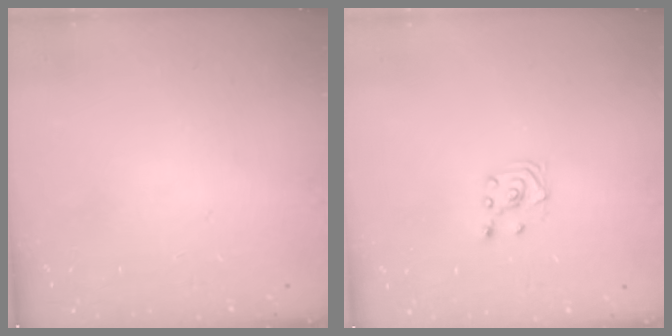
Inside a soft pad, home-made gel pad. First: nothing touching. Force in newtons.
{"total": 2.3, "press": 2.2, "slide": 0.6}